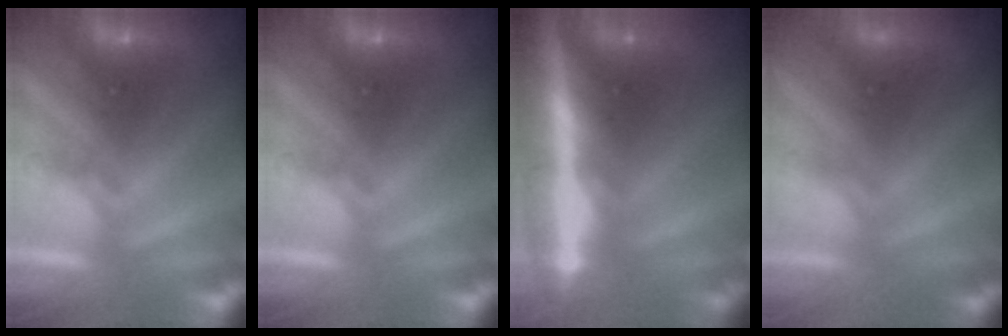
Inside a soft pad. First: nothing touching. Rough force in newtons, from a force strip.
{"total": 0.0}
{"total": 6.5}
{"total": 8.5}